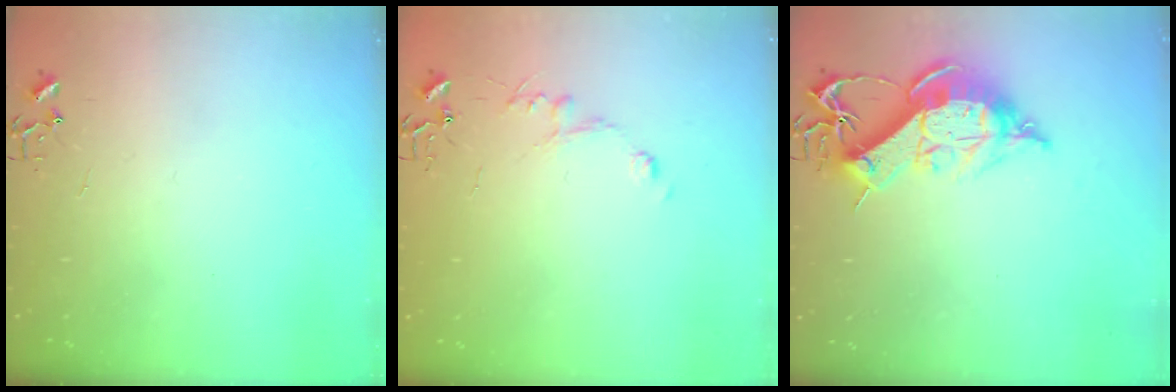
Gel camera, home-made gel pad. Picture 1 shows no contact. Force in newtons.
{"total": 5.5, "press": 5.5, "slide": 0.6}
{"total": 14.4, "press": 14.4, "slide": 1.2}